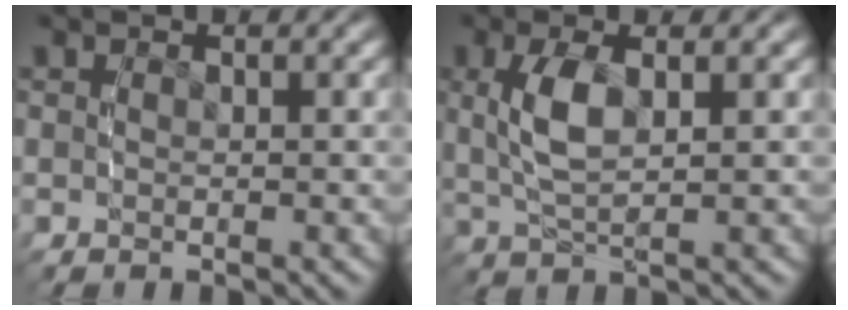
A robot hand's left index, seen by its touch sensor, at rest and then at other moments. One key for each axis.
{"total": 3.2, "fx": 1.1, "fy": 0.7, "fz": 2.9, "tx": -0.075, "ty": -0.003, "tz": 0.028}